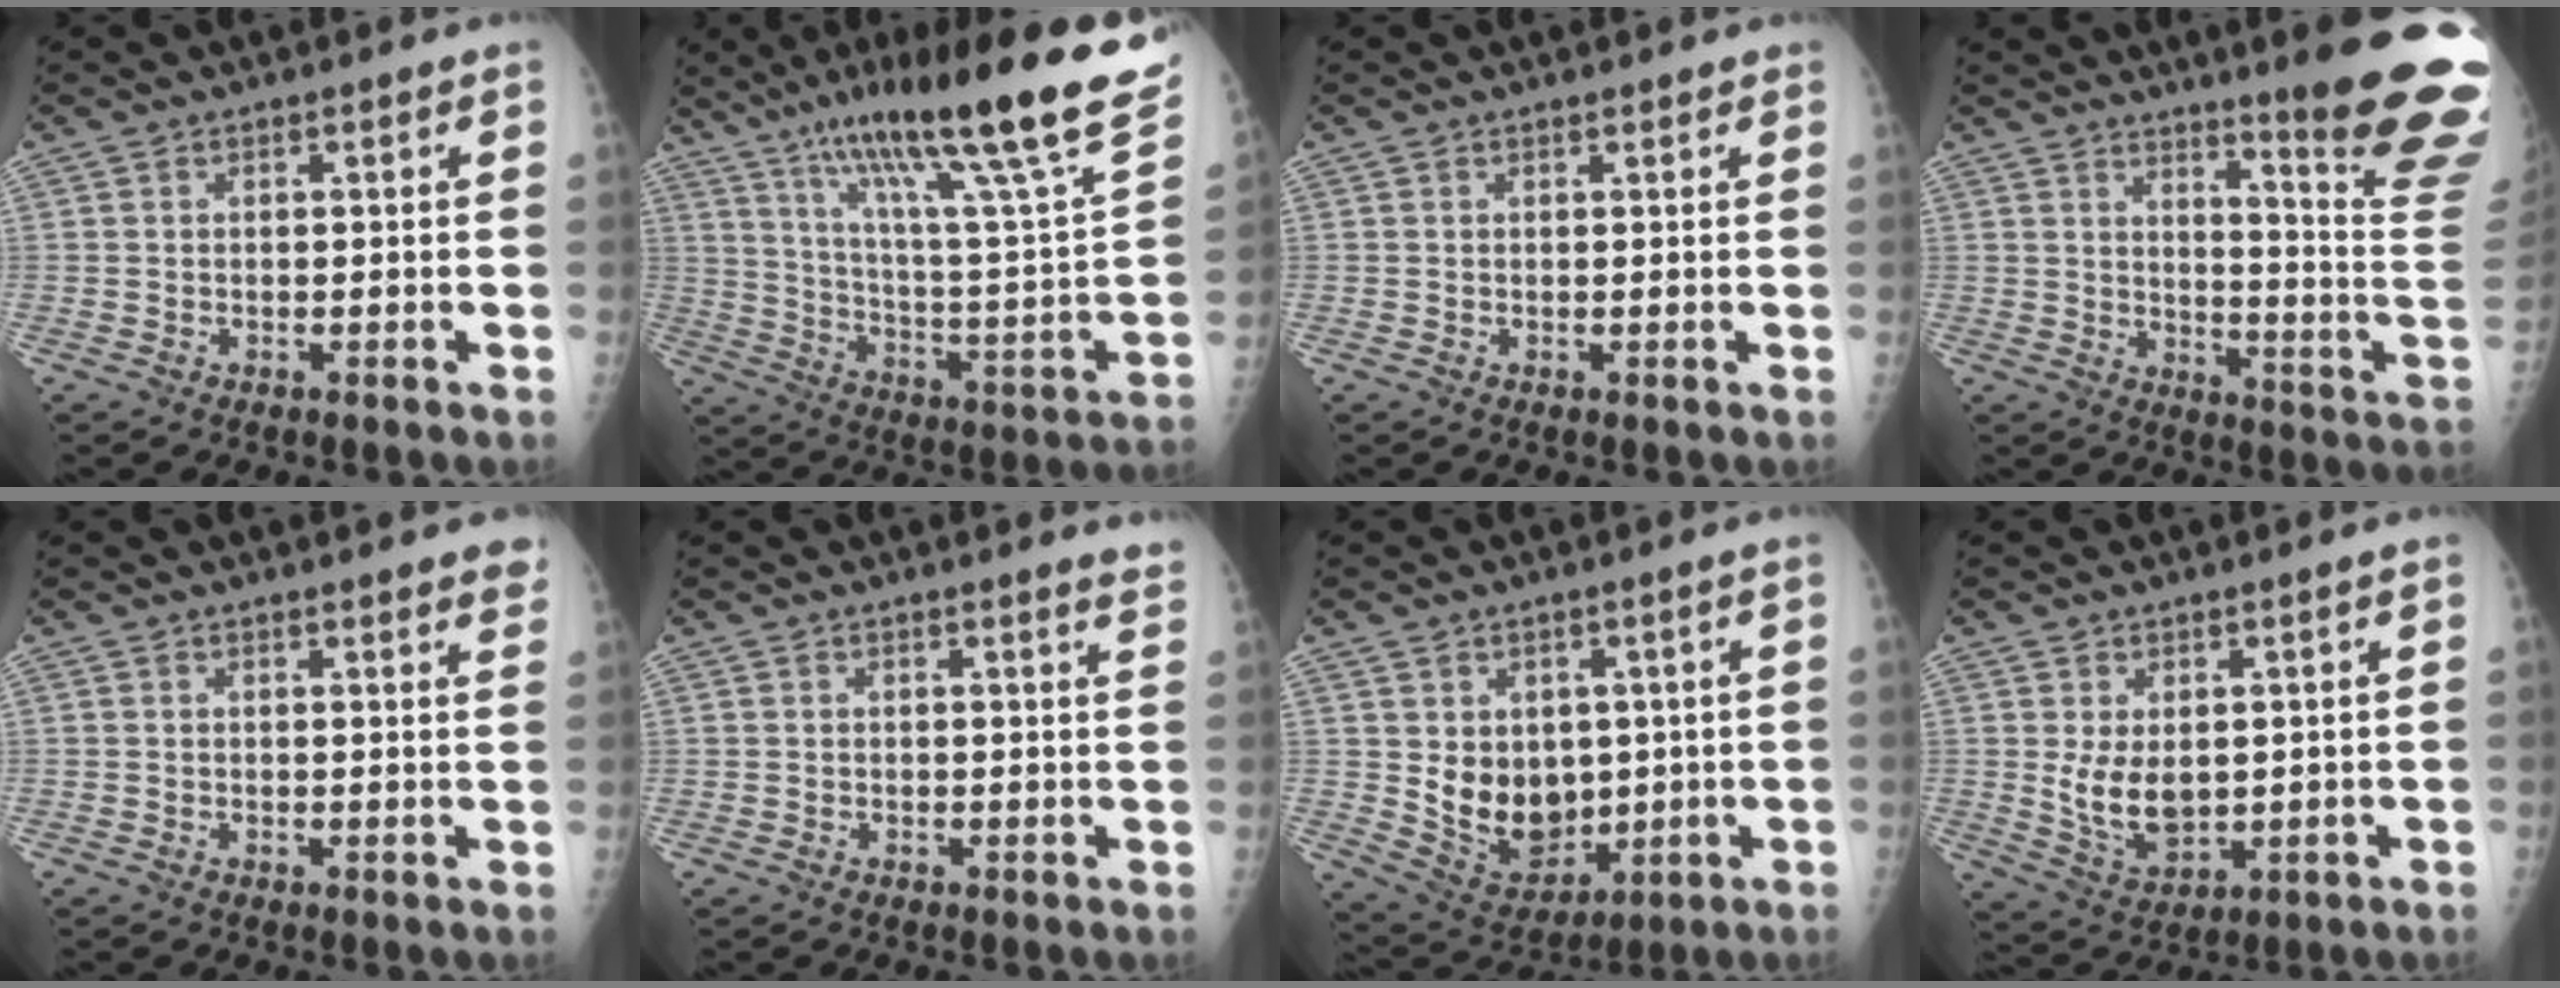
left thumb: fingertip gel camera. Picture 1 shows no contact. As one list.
[{"total": 29.8, "force": [19.7, 3.3, 22.1], "torque": [-0.335, -0.062, 0.306]}, {"total": 0.8, "force": [0.7, 0.2, 0.3], "torque": [-0.004, -0.001, 0.009]}, {"total": 20.7, "force": [14.5, 1.3, 14.7], "torque": [-0.164, -0.125, 0.190]}, {"total": 5.6, "force": [4.9, 1.1, 2.5], "torque": [-0.010, -0.015, 0.047]}, {"total": 2.9, "force": [2.8, 0.1, 0.8], "torque": [-0.008, -0.019, 0.018]}, {"total": 10.6, "force": [0.9, 8.0, 6.9], "torque": [-0.072, -0.024, 0.045]}, {"total": 7.6, "force": [1.2, 4.3, 6.2], "torque": [-0.099, -0.020, 0.043]}]